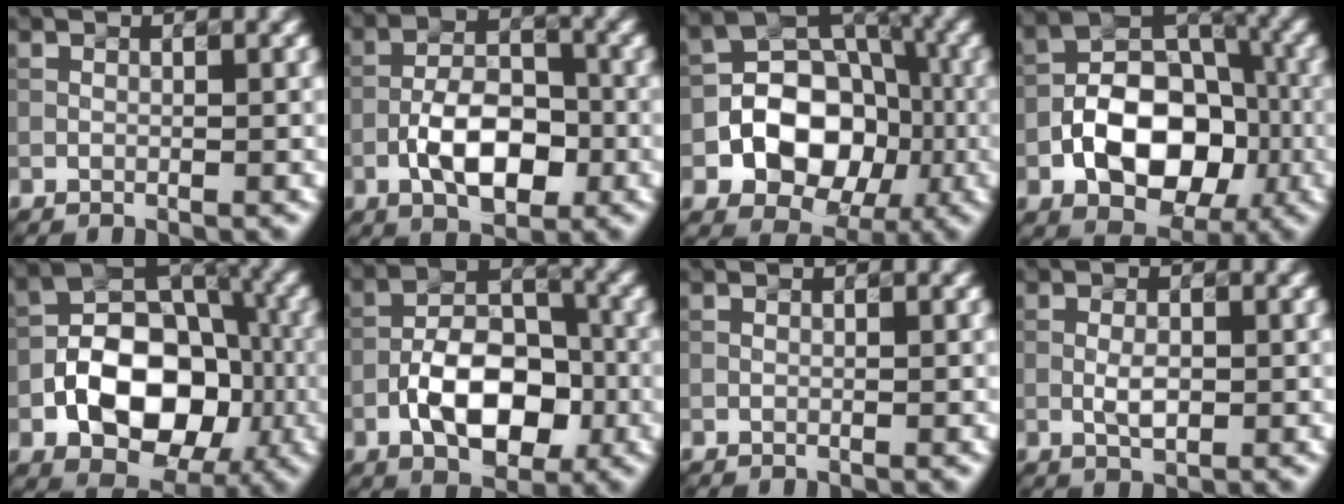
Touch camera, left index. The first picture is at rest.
{"total": 6.2, "force": [-2.3, 3.2, 4.8], "torque": [-0.074, 0.008, -0.043]}
{"total": 8.7, "force": [-2.1, 6.7, 5.2], "torque": [-0.060, 0.004, -0.052]}
{"total": 9.4, "force": [-2.9, 6.2, 6.5], "torque": [-0.100, 0.006, -0.050]}
{"total": 10.6, "force": [-3.2, 7.1, 7.1], "torque": [-0.109, 0.005, -0.057]}
{"total": 7.8, "force": [-2.8, 4.4, 5.8], "torque": [-0.089, 0.011, -0.052]}
{"total": 0.0}
{"total": 1.8, "force": [-0.3, 0.9, 1.6], "torque": [-0.031, -0.002, -0.005]}